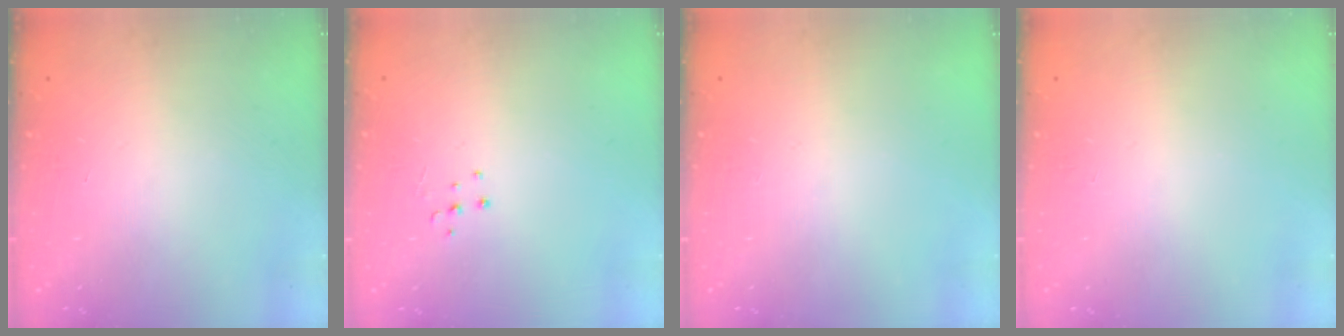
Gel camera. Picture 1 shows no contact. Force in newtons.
{"total": 4.3, "press": 4.3, "slide": 0.3}
{"total": 0.0}
{"total": 0.0}